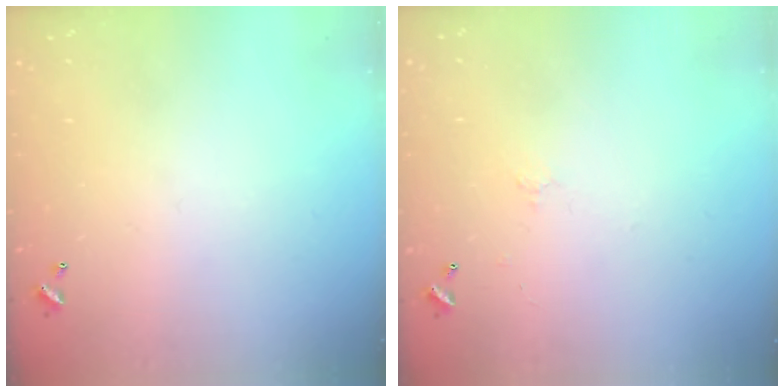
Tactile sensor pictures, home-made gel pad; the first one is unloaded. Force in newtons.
{"total": 0.7, "press": 0.2, "slide": 0.6}